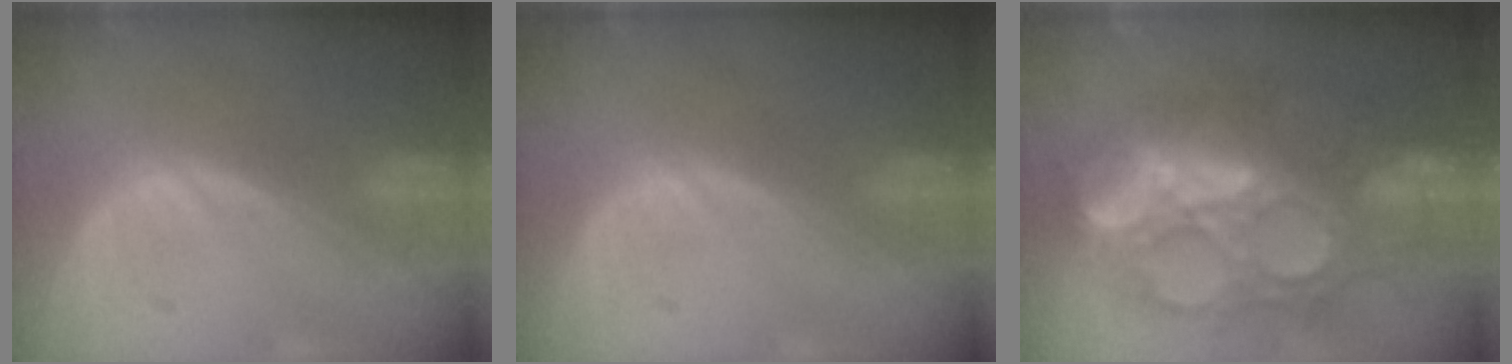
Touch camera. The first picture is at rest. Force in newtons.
{"total": 0.0}
{"total": 13.5, "press": 13.4, "slide": 1.5}